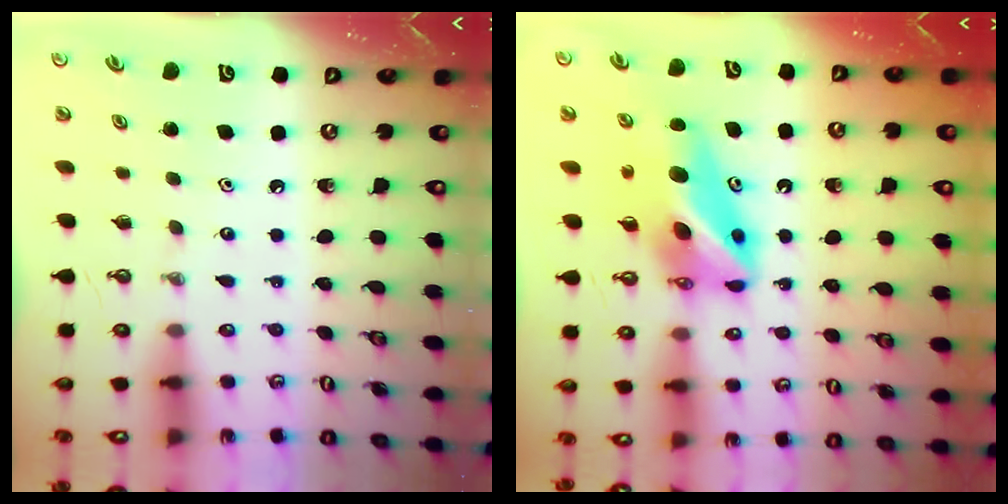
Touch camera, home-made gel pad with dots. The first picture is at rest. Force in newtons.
{"total": 12.1, "press": 11.6, "slide": 3.3}